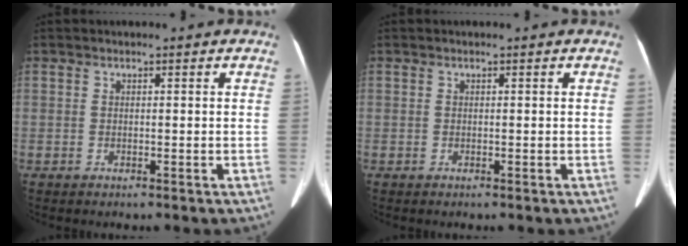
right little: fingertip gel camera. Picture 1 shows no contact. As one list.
[{"total": 0.0}]